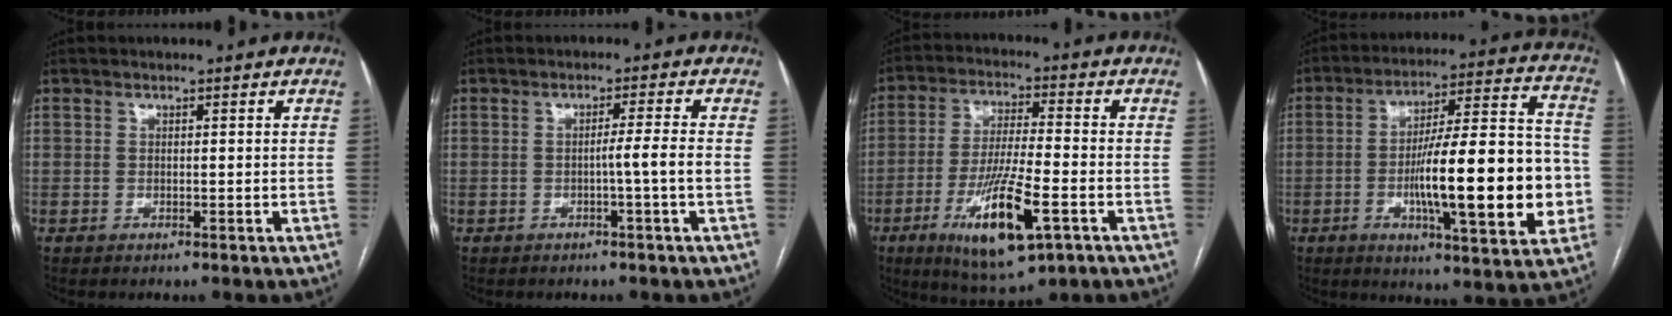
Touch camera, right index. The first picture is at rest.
{"total": 3.1, "force": [-0.9, -1.1, 2.8], "torque": [-0.041, 0.002, -0.015]}
{"total": 14.3, "force": [-5.8, 2.6, 12.8], "torque": [-0.244, -0.024, -0.092]}
{"total": 22.2, "force": [-4.1, 3.9, 21.5], "torque": [-0.297, 0.019, -0.055]}